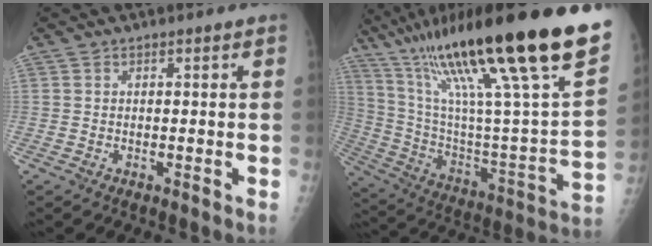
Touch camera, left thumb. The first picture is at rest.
{"total": 39.1, "force": [23.8, 4.8, 30.7], "torque": [-0.436, -0.043, 0.398]}